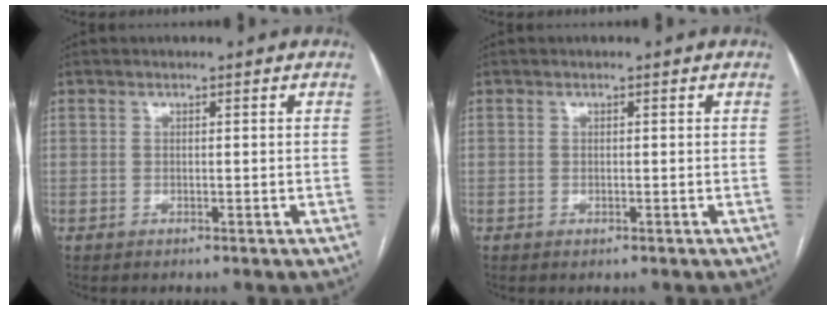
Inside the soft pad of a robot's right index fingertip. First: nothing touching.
{"total": 0.0}